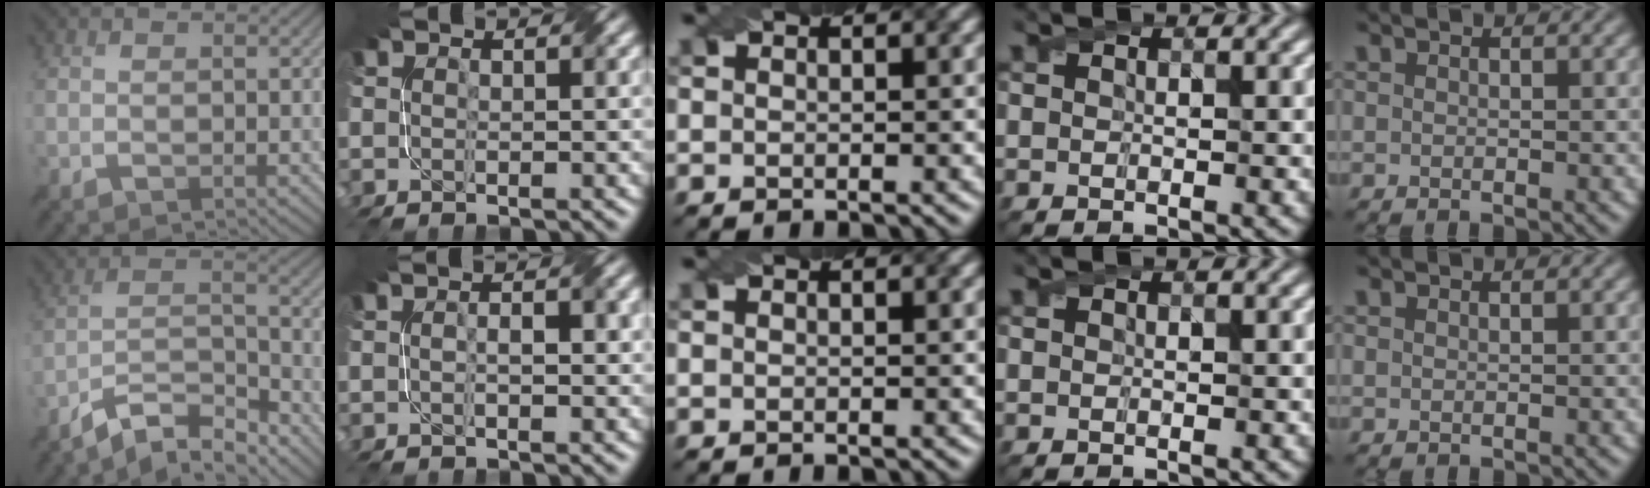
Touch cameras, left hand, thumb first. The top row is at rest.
{"thumb": {"total": 9.1, "force": [-7.6, 2.1, 4.4], "torque": [-0.076, 0.011, -0.150]}, "index": {"total": 1.6, "force": [-0.1, 0.4, 1.5], "torque": [-0.028, 0.004, -0.002]}}